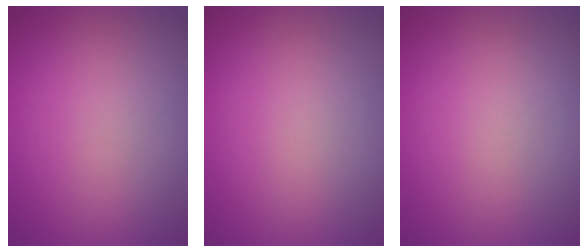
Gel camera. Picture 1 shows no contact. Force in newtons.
{"total": 0.0}
{"total": 0.0}